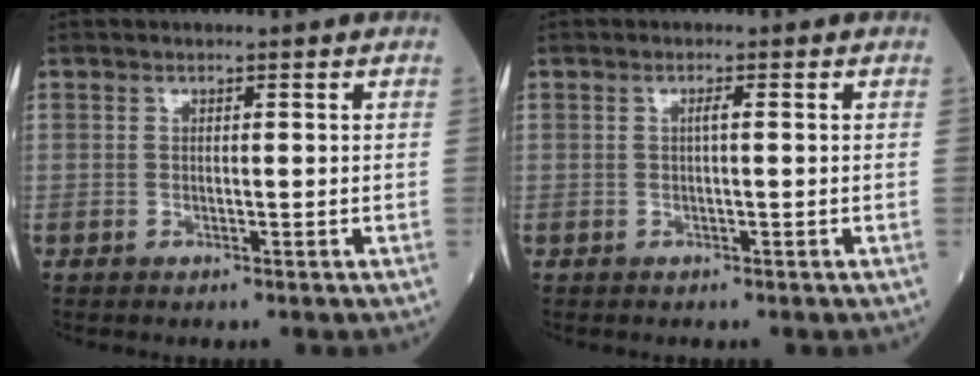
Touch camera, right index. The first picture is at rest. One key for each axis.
{"total": 0.8, "fx": 0.0, "fy": 0.0, "fz": 0.8, "tx": -0.018, "ty": 0.001, "tz": 0.001}